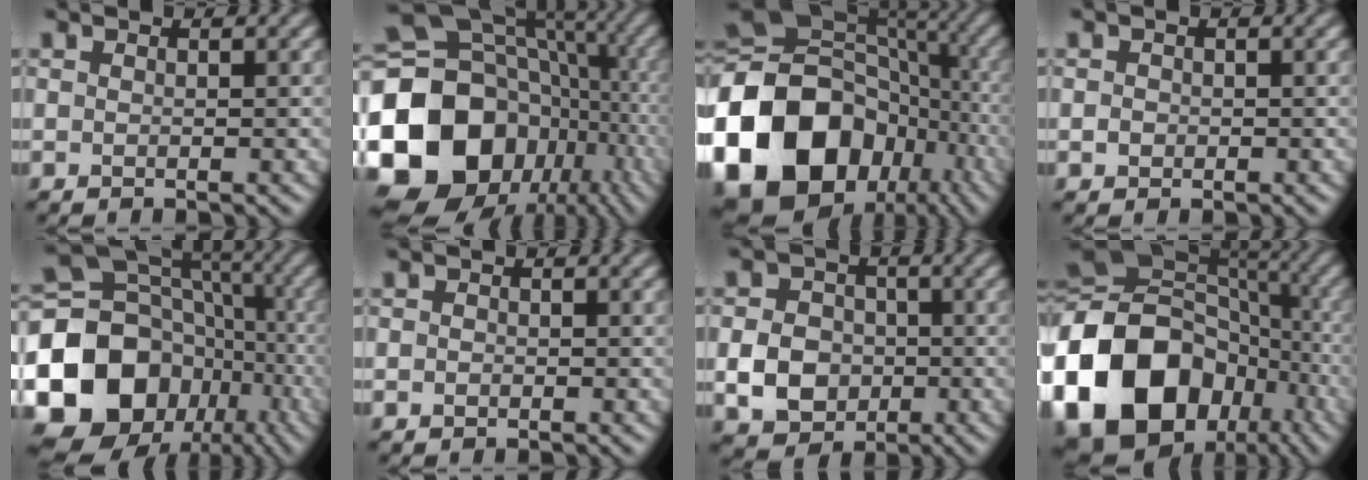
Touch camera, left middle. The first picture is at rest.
{"total": 21.2, "force": [-5.3, 17.0, 11.6], "torque": [-0.261, -0.001, -0.089]}
{"total": 20.3, "force": [-7.0, 15.4, 11.2], "torque": [-0.262, 0.006, -0.121]}
{"total": 0.8, "force": [-0.6, 0.6, 0.0], "torque": [0.003, -0.001, -0.012]}
{"total": 19.6, "force": [-6.6, 16.0, 9.1], "torque": [-0.204, -0.005, -0.121]}
{"total": 0.8, "force": [-0.7, 0.3, -0.1], "torque": [0.003, -0.002, -0.016]}
{"total": 5.2, "force": [-1.8, 4.2, 2.4], "torque": [-0.042, 0.001, -0.042]}
{"total": 22.9, "force": [-9.2, 17.9, 11.0], "torque": [-0.223, -0.032, -0.180]}